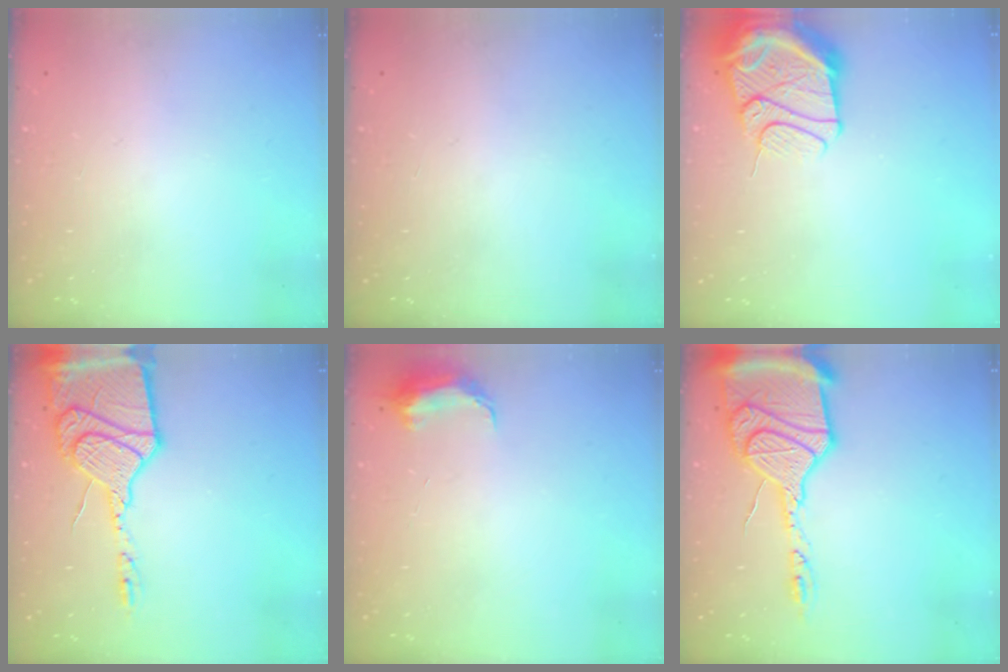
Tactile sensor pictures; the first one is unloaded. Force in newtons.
{"total": 1.0, "press": 0.0, "slide": 1.0}
{"total": 14.8, "press": 14.7, "slide": 1.7}
{"total": 24.1, "press": 21.5, "slide": 10.8}
{"total": 7.0, "press": 6.9, "slide": 0.6}
{"total": 23.1, "press": 22.5, "slide": 4.9}